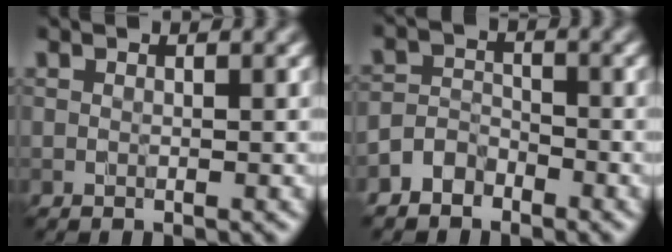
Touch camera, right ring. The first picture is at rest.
{"total": 2.3, "force": [-1.8, 1.3, 0.3], "torque": [0.003, 0.011, -0.040]}